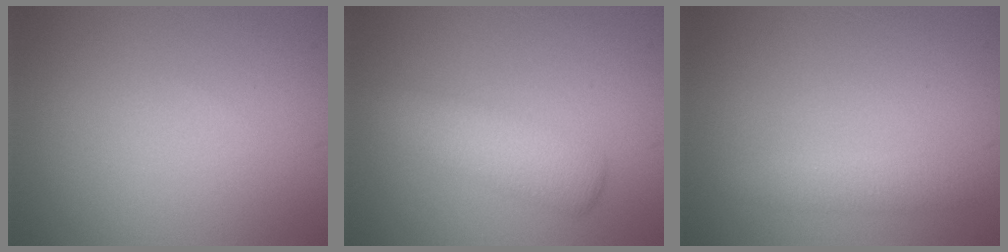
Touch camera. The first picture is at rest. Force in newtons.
{"total": 3.7, "press": 3.7, "slide": 0.1}
{"total": 1.8, "press": 1.8, "slide": 0.2}